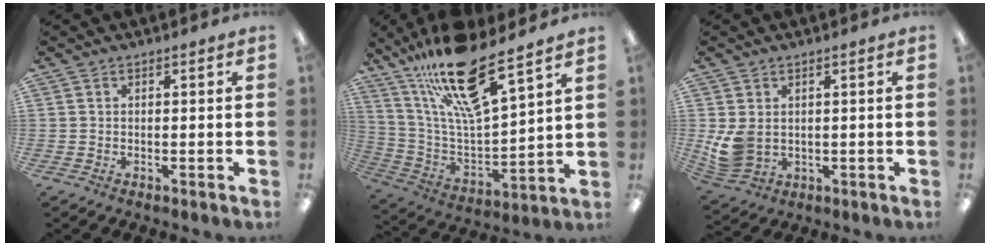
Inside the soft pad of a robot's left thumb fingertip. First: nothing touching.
{"total": 20.9, "force": [15.7, 5.1, 12.8], "torque": [-0.234, -0.099, 0.266]}
{"total": 6.6, "force": [1.1, 4.8, 4.3], "torque": [-0.104, -0.001, 0.026]}